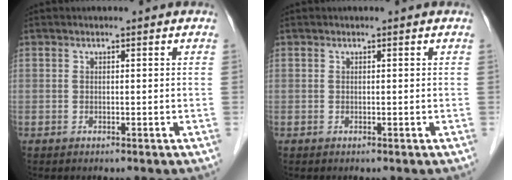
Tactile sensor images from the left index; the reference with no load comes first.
{"total": 0.0}